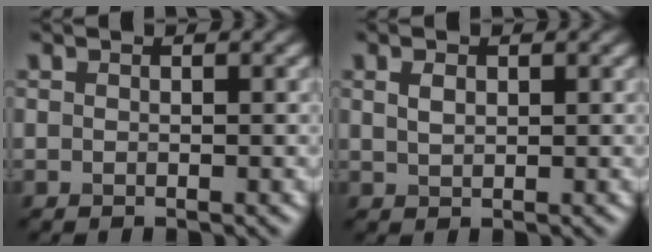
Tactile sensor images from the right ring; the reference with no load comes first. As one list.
[{"total": 1.4, "force": [0.6, 0.8, 1.0], "torque": [-0.021, 0.001, 0.015]}]